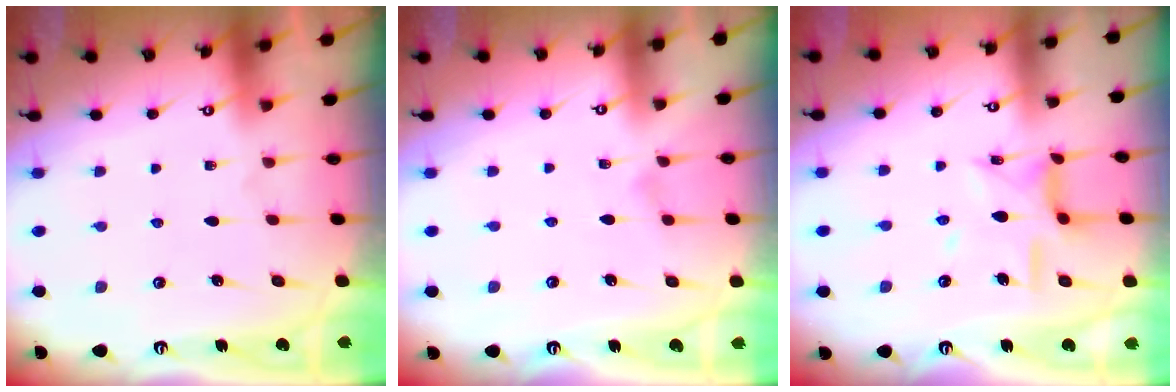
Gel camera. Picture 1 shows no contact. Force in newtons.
{"total": 0.0}
{"total": 10.8, "press": 10.7, "slide": 0.9}